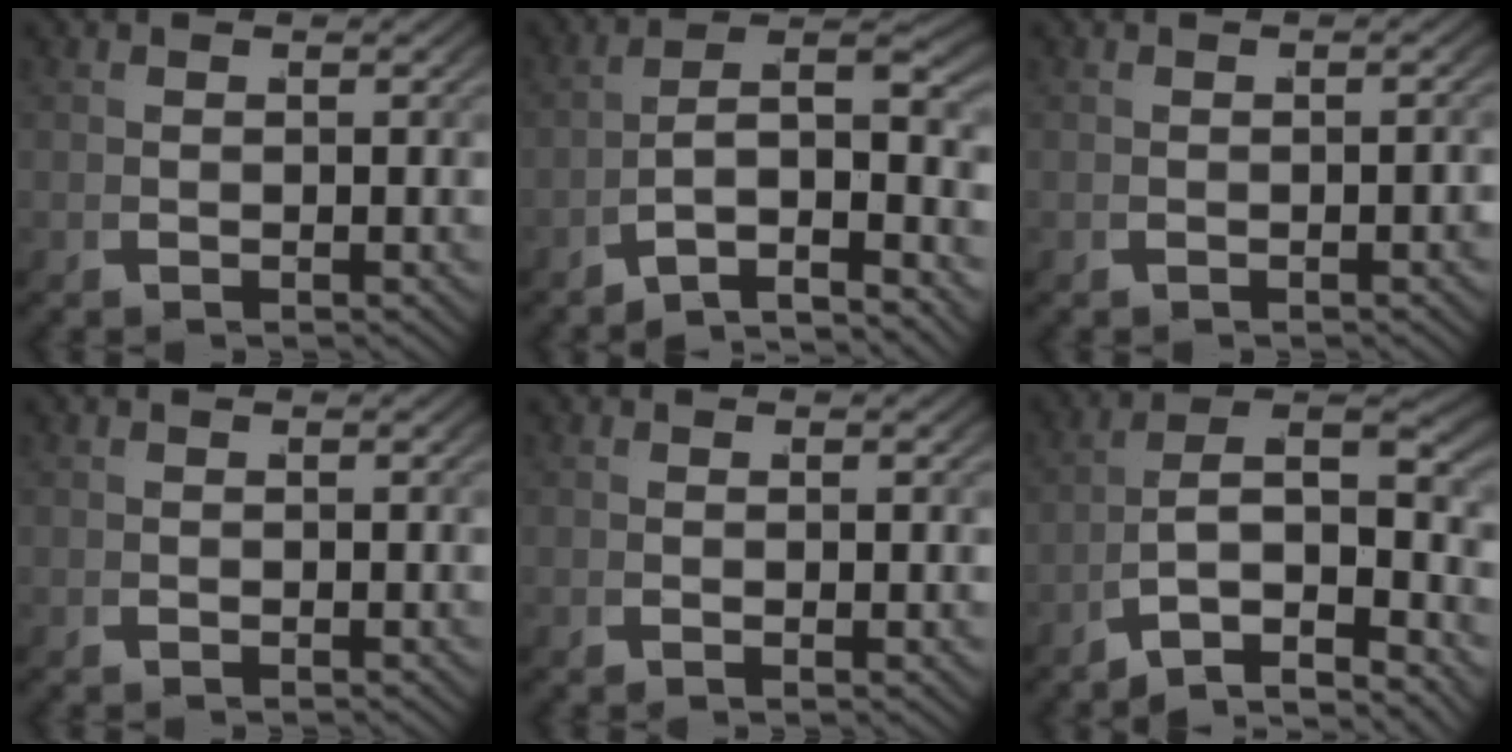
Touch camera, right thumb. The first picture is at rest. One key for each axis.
{"total": 9.5, "fx": -1.8, "fy": 5.8, "fz": 7.4, "tx": -0.143, "ty": -0.034, "tz": -0.019}
{"total": 0.6, "fx": -0.4, "fy": 0.1, "fz": 0.4, "tx": -0.005, "ty": 0.002, "tz": -0.007}
{"total": 0.0}
{"total": 0.7, "fx": 0.1, "fy": 0.2, "fz": 0.7, "tx": -0.015, "ty": 0.004, "tz": -0.001}
{"total": 11.2, "fx": -2.0, "fy": 7.5, "fz": 8.1, "tx": -0.165, "ty": -0.043, "tz": -0.020}